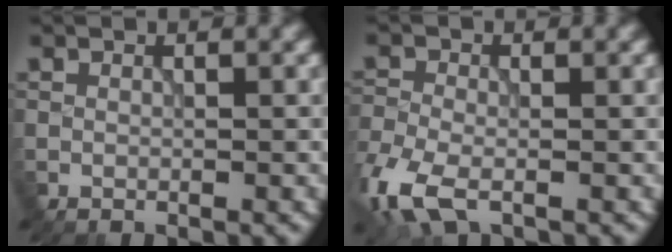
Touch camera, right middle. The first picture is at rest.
{"total": 5.8, "force": [-3.0, 3.0, 3.8], "torque": [-0.096, -0.014, -0.071]}